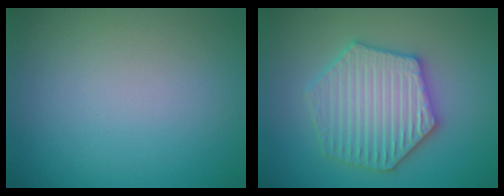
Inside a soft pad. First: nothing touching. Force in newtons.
{"total": 6.3, "press": 6.2, "slide": 1.2}